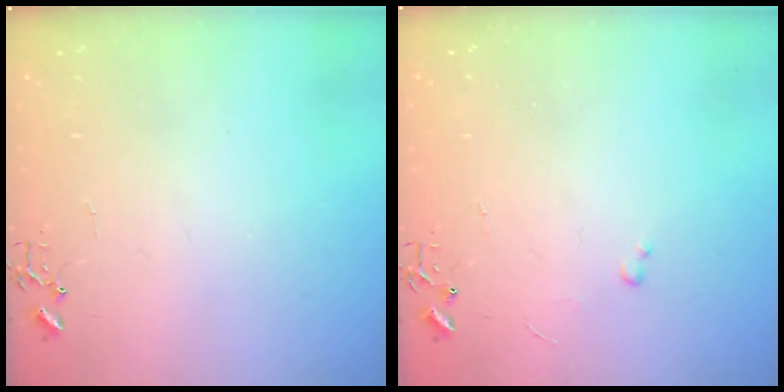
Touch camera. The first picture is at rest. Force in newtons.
{"total": 2.0, "press": 2.0, "slide": 0.3}